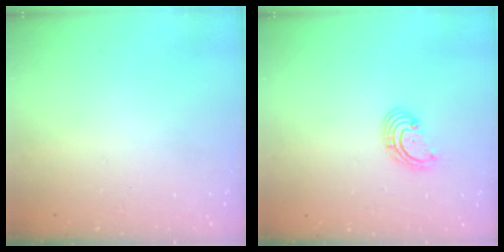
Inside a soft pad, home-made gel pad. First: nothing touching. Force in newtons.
{"total": 2.9, "press": 2.9, "slide": 0.1}